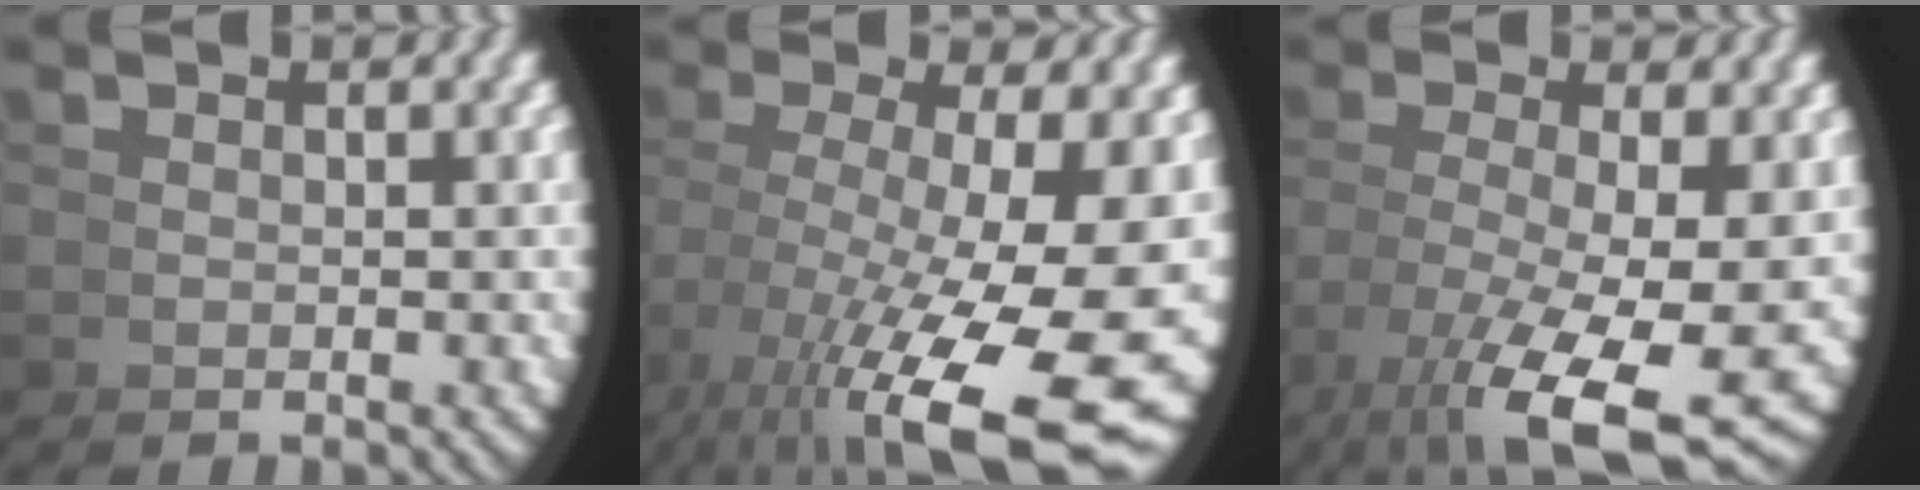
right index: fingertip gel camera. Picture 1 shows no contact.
{"total": 13.4, "force": [-2.6, 6.9, 11.2], "torque": [-0.165, -0.052, -0.004]}
{"total": 9.2, "force": [-2.6, 4.4, 7.6], "torque": [-0.135, -0.047, -0.007]}